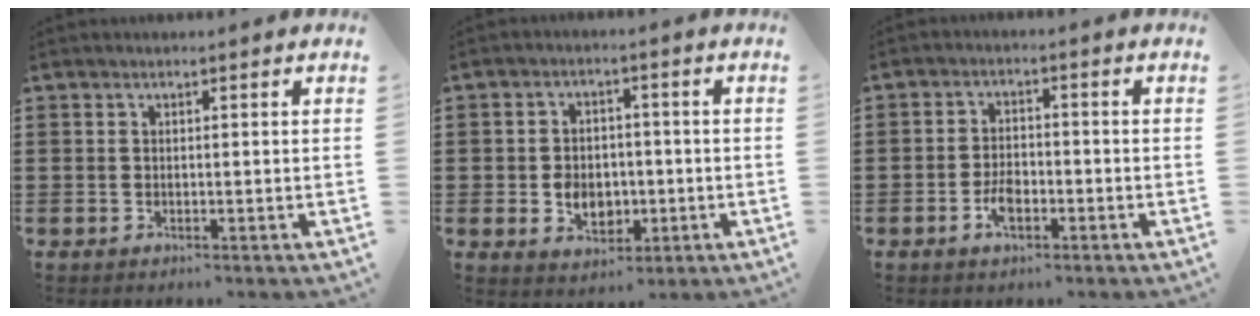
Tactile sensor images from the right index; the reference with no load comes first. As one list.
[{"total": 5.2, "force": [-0.8, 4.0, 3.2], "torque": [-0.048, 0.003, -0.018]}, {"total": 3.6, "force": [-1.6, 1.8, 2.7], "torque": [-0.063, -0.001, -0.033]}]